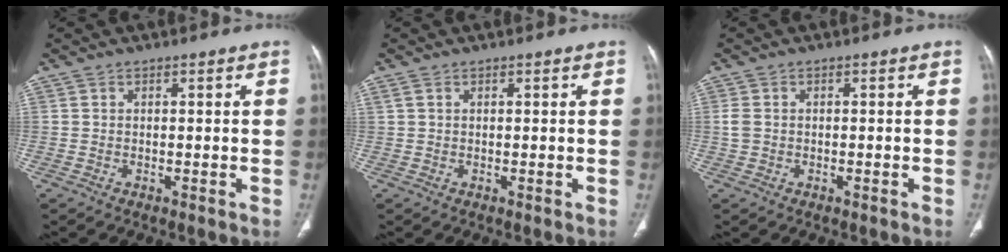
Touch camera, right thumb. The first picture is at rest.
{"total": 0.7, "force": [0.4, 0.4, 0.5], "torque": [-0.015, 0.009, 0.010]}
{"total": 1.9, "force": [-0.3, 1.4, 1.2], "torque": [-0.035, 0.006, -0.005]}